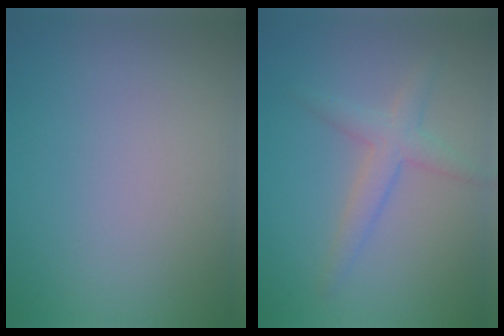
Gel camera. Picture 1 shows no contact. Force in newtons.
{"total": 2.6, "press": 2.6, "slide": 0.2}